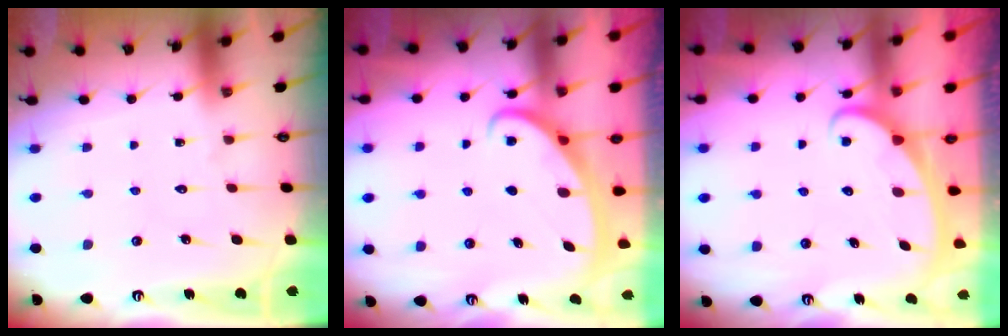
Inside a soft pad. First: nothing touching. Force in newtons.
{"total": 2.7, "press": 2.7, "slide": 0.4}
{"total": 2.5, "press": 2.4, "slide": 0.4}